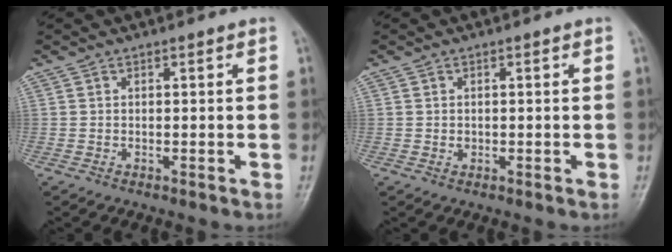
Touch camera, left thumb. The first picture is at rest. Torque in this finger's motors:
{"motor_torque": [-0.02, -0.01, 0.04, 0.02, 0.00]}